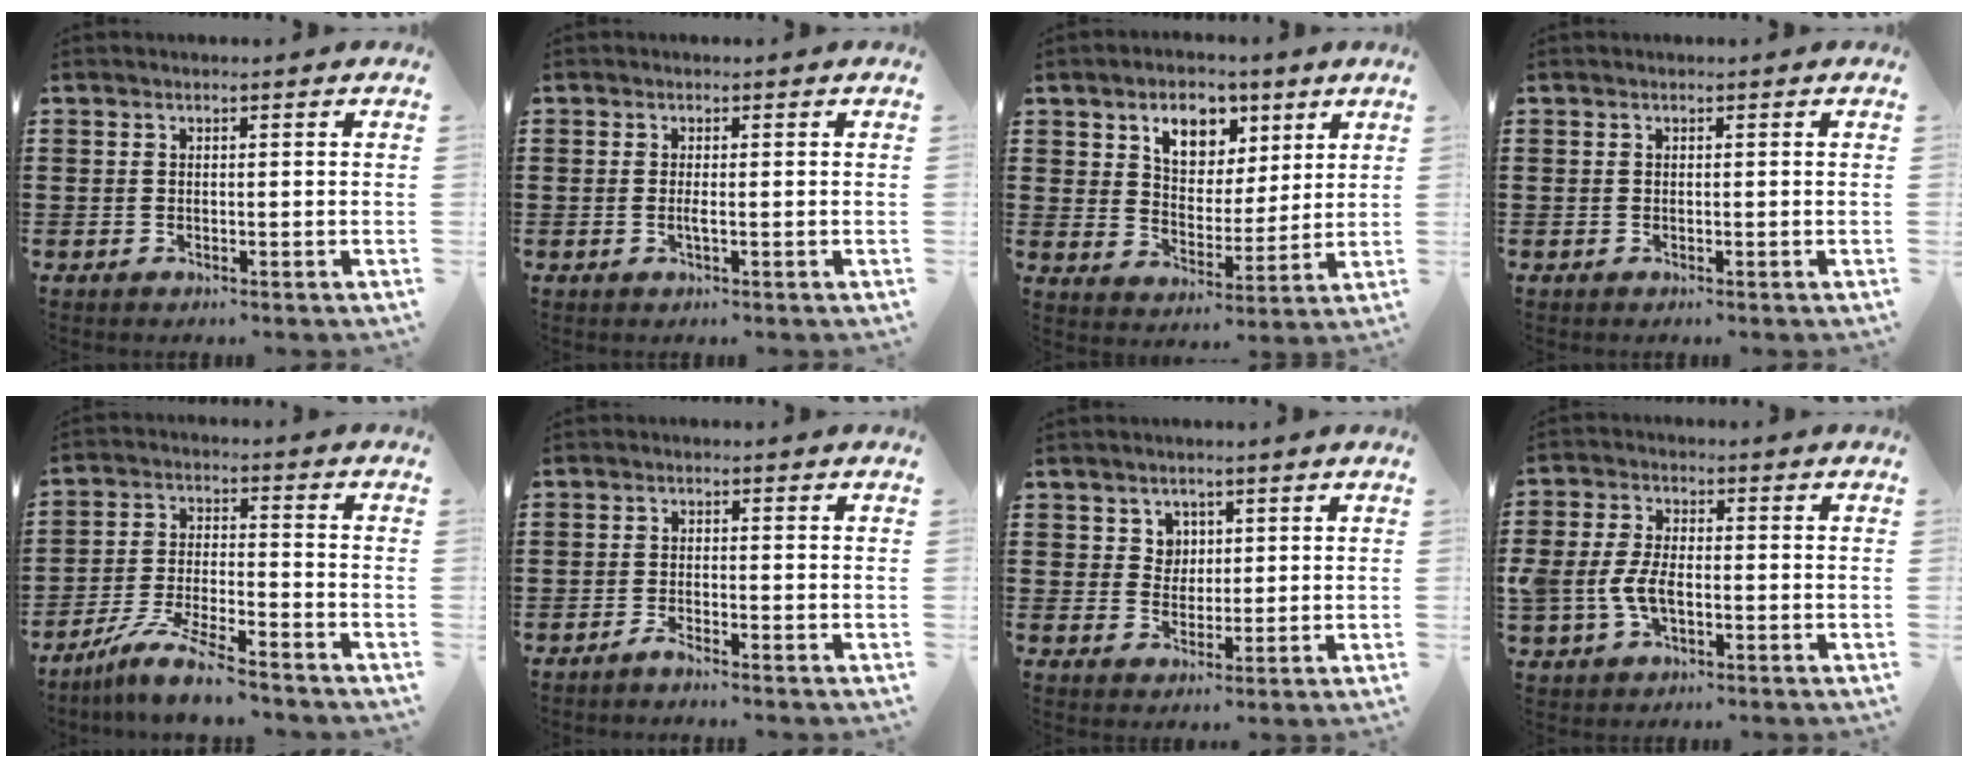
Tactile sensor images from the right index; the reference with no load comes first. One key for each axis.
{"total": 1.2, "fx": -0.2, "fy": -0.2, "fz": 1.2, "tx": -0.023, "ty": -0.008, "tz": -0.002}
{"total": 7.3, "fx": 4.3, "fy": 5.1, "fz": 3.0, "tx": -0.056, "ty": 0.001, "tz": 0.071}
{"total": 0.0}
{"total": 7.8, "fx": -7.0, "fy": 0.1, "fz": 3.5, "tx": -0.075, "ty": -0.003, "tz": -0.137}
{"total": 1.3, "fx": -1.2, "fy": -0.1, "fz": 0.4, "tx": -0.007, "ty": 0.000, "tz": -0.023}
{"total": 3.3, "fx": 1.6, "fy": 2.9, "fz": 0.4, "tx": -0.015, "ty": 0.008, "tz": 0.026}
{"total": 5.5, "fx": -1.4, "fy": 3.1, "fz": 4.4, "tx": -0.112, "ty": -0.004, "tz": -0.033}